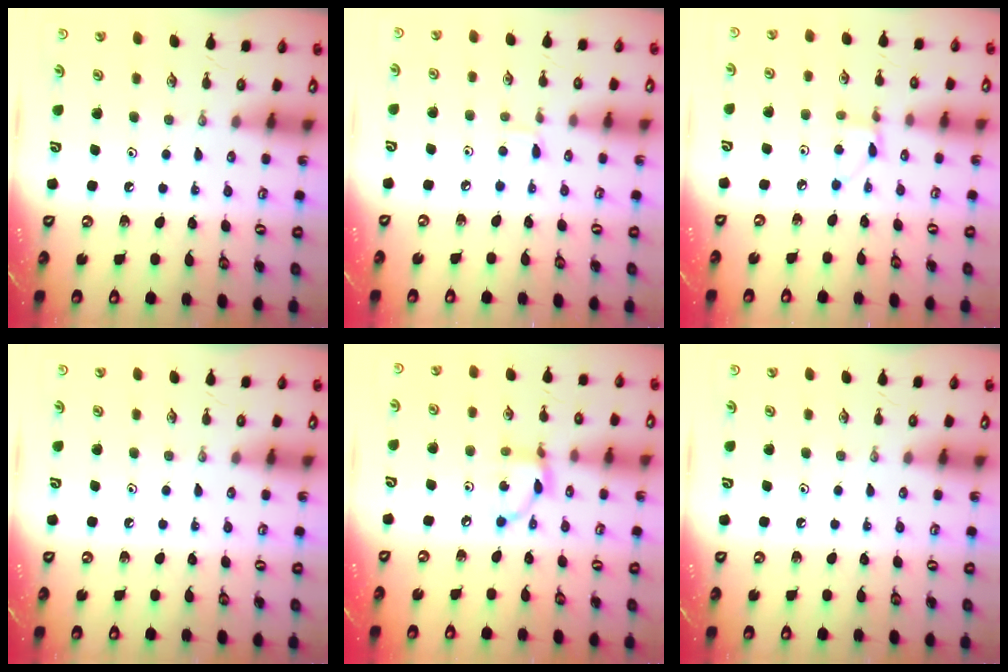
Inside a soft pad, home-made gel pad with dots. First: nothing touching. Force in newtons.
{"total": 4.3, "press": 4.2, "slide": 0.7}
{"total": 3.6, "press": 3.6, "slide": 0.4}
{"total": 0.0}
{"total": 8.5, "press": 8.4, "slide": 0.4}
{"total": 0.0}